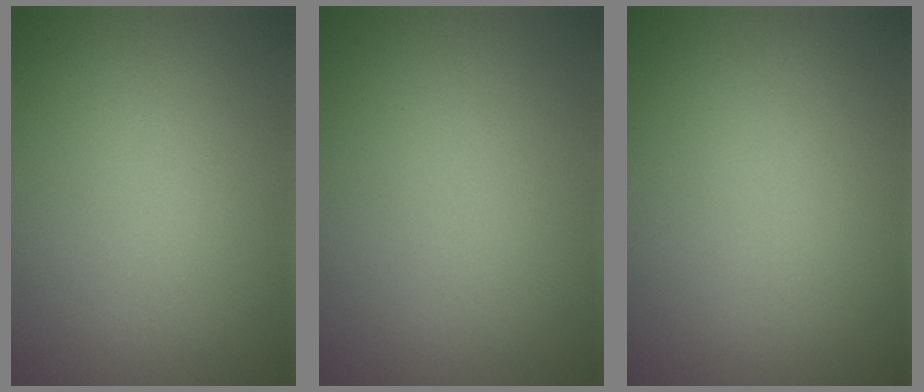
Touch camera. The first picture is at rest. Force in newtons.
{"total": 0.0}
{"total": 0.0}